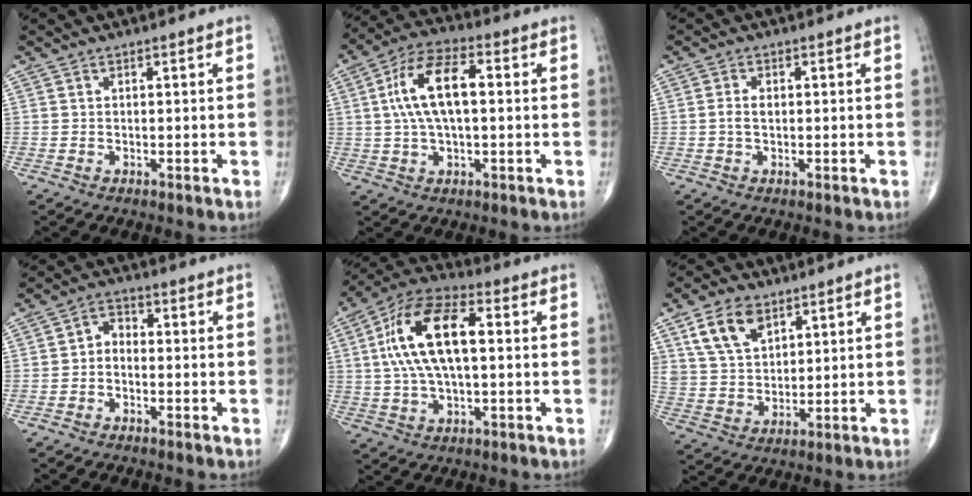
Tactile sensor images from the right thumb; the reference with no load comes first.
{"total": 12.7, "force": [1.6, 5.8, 11.2], "torque": [-0.214, 0.025, 0.025]}
{"total": 2.0, "force": [0.0, 1.1, 1.6], "torque": [-0.035, 0.004, -0.004]}
{"total": 3.3, "force": [-0.8, 2.4, 2.1], "torque": [-0.022, 0.020, -0.028]}
{"total": 16.4, "force": [2.3, 7.6, 14.4], "torque": [-0.277, 0.029, 0.038]}
{"total": 10.2, "force": [5.4, 6.4, 5.8], "torque": [-0.090, -0.020, 0.108]}